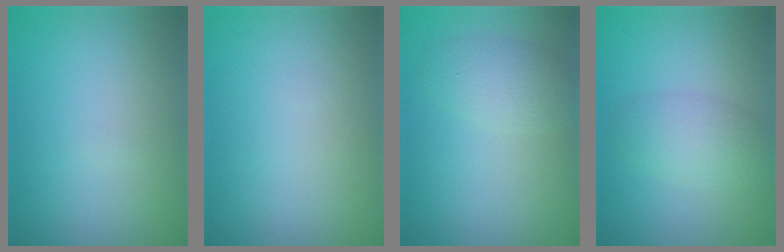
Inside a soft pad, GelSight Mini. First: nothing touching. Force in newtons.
{"total": 0.0}
{"total": 2.6, "press": 2.6, "slide": 0.1}
{"total": 3.0, "press": 3.0, "slide": 0.2}